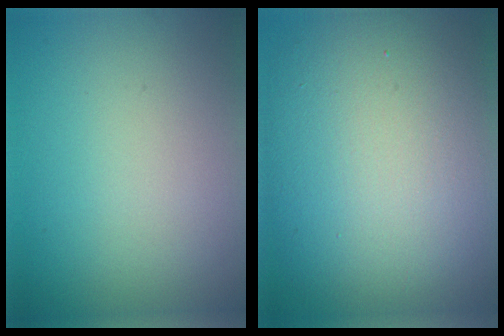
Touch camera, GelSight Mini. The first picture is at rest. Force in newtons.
{"total": 14.9, "press": 14.8, "slide": 0.7}